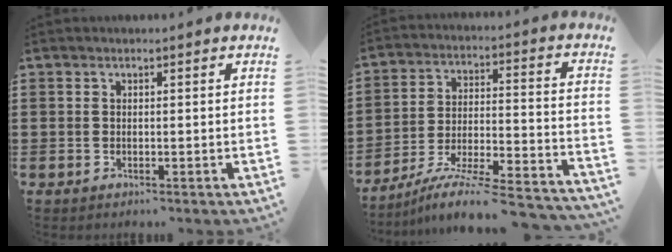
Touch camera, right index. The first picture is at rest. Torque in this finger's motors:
{"motor_torque": [1.63, 0.51, 0.29, 0.15]}